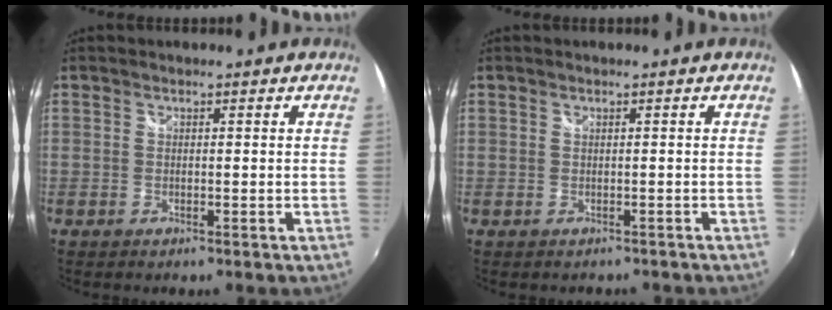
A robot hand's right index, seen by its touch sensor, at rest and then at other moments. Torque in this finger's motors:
{"motor_torque": [-1.15, 0.26, -0.78, -0.18]}